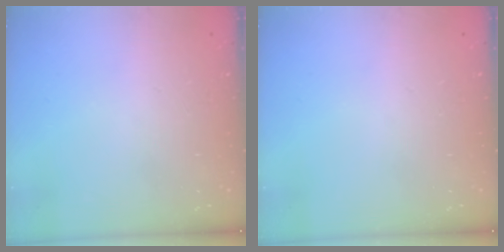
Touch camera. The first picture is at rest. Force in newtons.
{"total": 0.0}